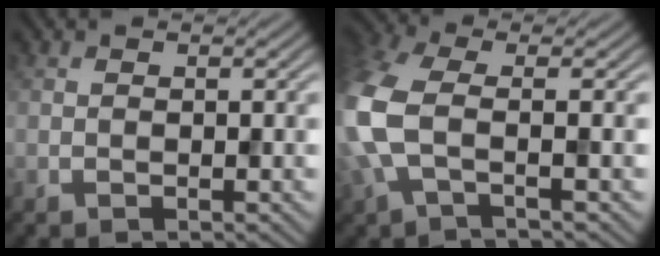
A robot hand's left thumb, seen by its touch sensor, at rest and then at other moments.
{"total": 8.4, "force": [-0.5, 4.1, 7.3], "torque": [-0.210, -0.005, -0.019]}